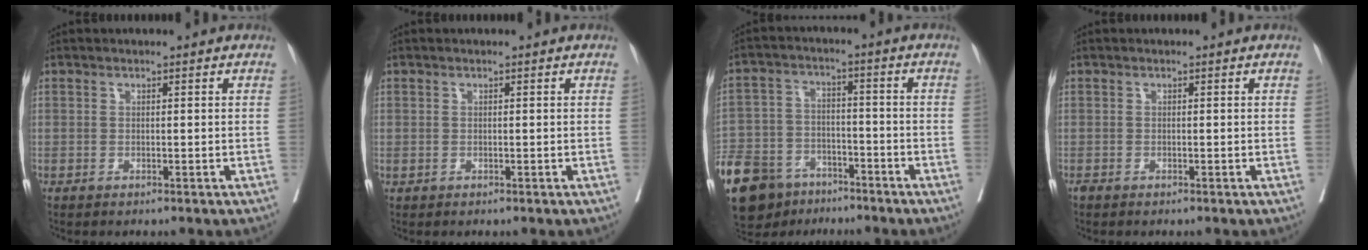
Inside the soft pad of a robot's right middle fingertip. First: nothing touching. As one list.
[{"total": 0.0}, {"total": 21.0, "force": [-14.3, 12.2, 9.3], "torque": [-0.269, -0.020, -0.233]}, {"total": 0.0}]